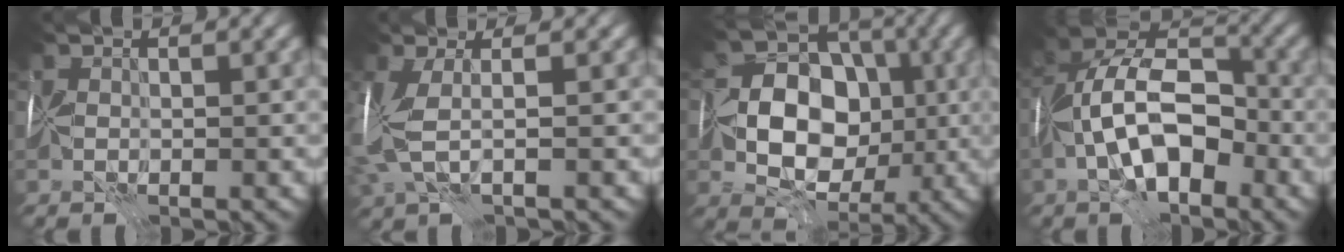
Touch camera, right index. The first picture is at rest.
{"total": 3.8, "force": [0.2, 1.3, 3.5], "torque": [-0.090, 0.004, -0.001]}
{"total": 8.5, "force": [-0.7, 6.7, 5.2], "torque": [-0.063, 0.009, -0.018]}
{"total": 10.4, "force": [-2.7, 5.5, 8.5], "torque": [-0.144, 0.025, -0.051]}